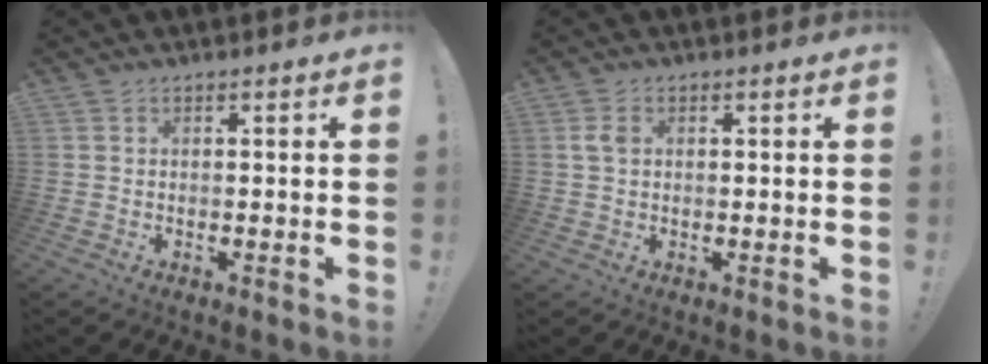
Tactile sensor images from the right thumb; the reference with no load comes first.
{"total": 3.2, "force": [0.8, 2.2, 2.1], "torque": [-0.026, 0.001, 0.013]}